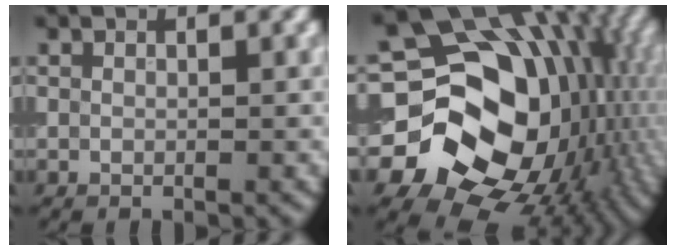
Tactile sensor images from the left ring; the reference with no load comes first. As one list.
[{"total": 19.4, "force": [-1.3, 16.0, 10.8], "torque": [-0.163, -0.032, -0.015]}]